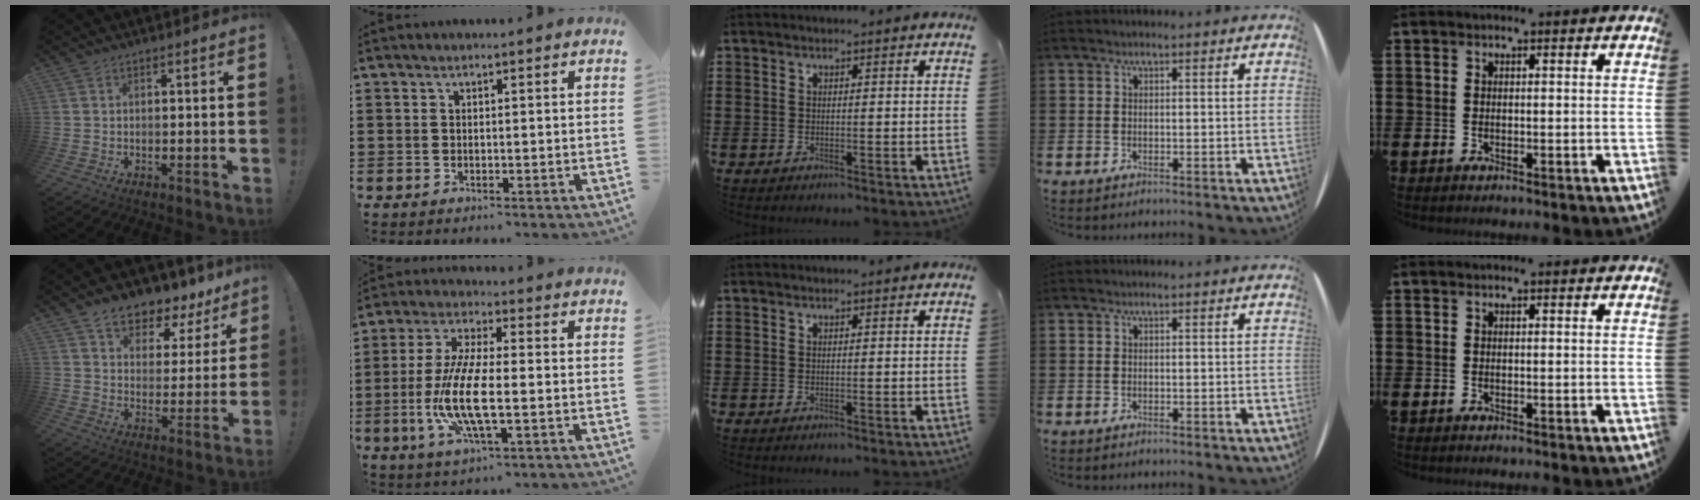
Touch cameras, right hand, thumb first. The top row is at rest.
{"thumb": {"total": 7.8, "force": [6.6, 3.5, 2.3], "torque": [-0.034, -0.065, 0.119]}, "index": {"total": 10.3, "force": [-2.4, 2.9, 9.6], "torque": [-0.223, -0.020, -0.054]}}